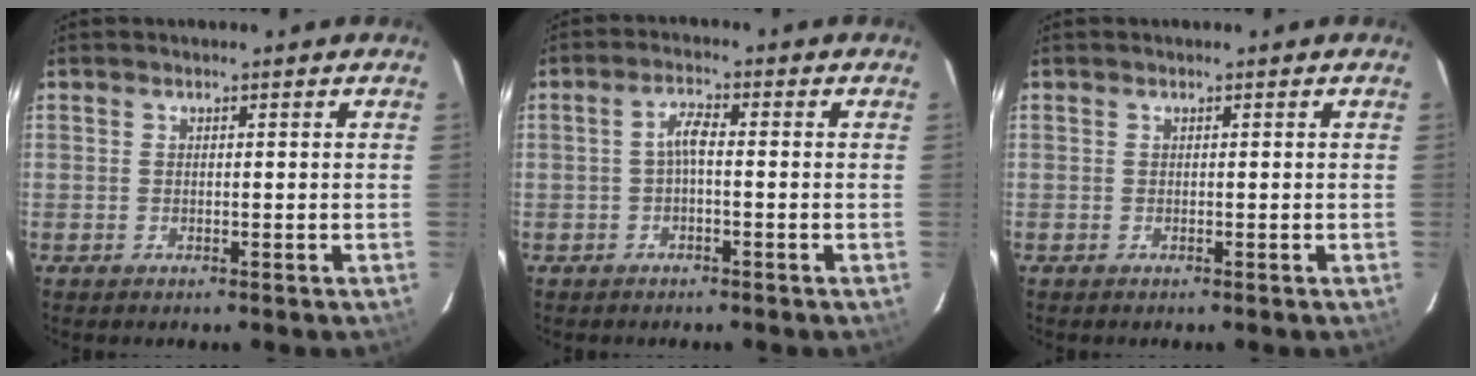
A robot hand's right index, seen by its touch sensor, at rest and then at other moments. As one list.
[{"total": 2.6, "force": [-0.7, 0.6, 2.5], "torque": [-0.053, 0.009, -0.013]}, {"total": 0.0}]